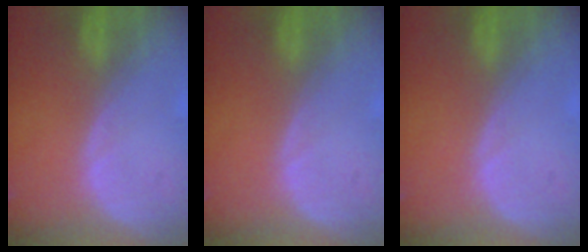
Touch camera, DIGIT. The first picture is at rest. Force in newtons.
{"total": 0.0}
{"total": 0.0}